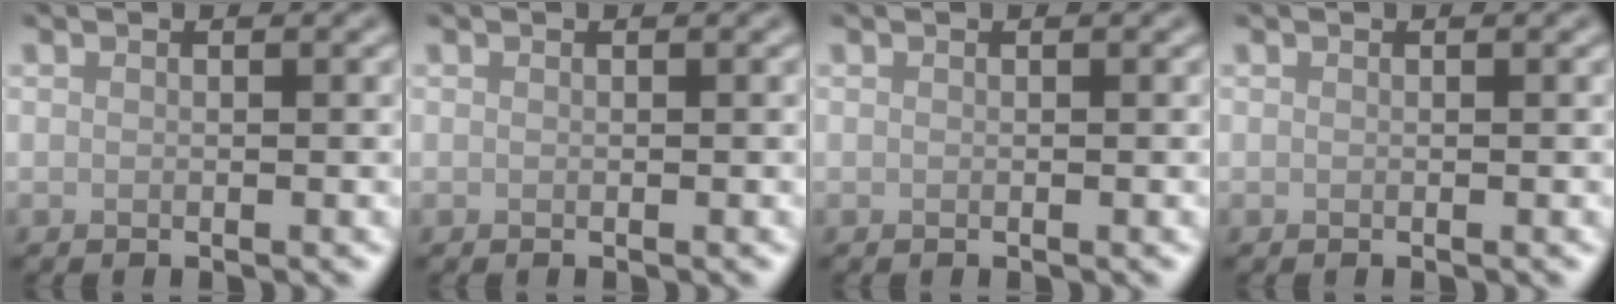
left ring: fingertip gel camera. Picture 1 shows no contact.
{"total": 0.0}
{"total": 0.0}
{"total": 0.0}